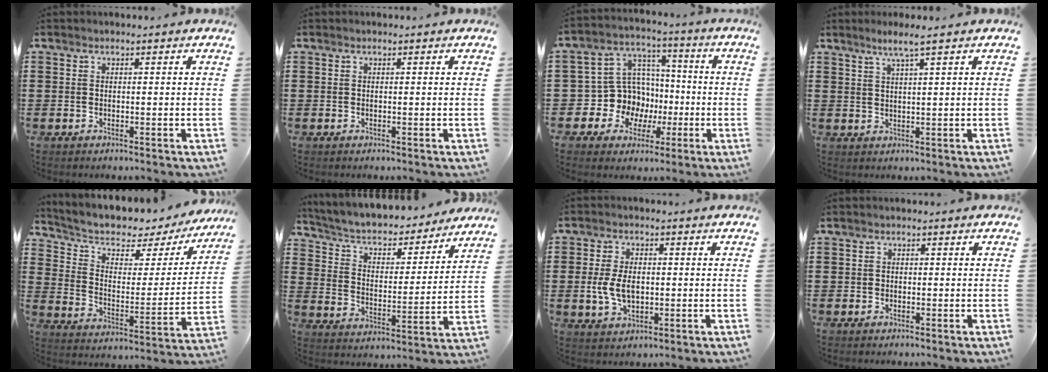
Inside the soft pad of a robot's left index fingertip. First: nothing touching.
{"total": 0.0}
{"total": 10.1, "force": [-1.1, 9.8, 2.4], "torque": [-0.099, -0.001, -0.009]}
{"total": 3.1, "force": [1.9, -0.3, 2.3], "torque": [-0.050, 0.000, 0.033]}
{"total": 5.1, "force": [3.9, 2.3, 2.4], "torque": [-0.072, -0.033, 0.060]}
{"total": 4.4, "force": [3.6, 1.7, 1.9], "torque": [-0.055, -0.026, 0.054]}
{"total": 6.0, "force": [-0.4, 3.7, 4.8], "torque": [-0.102, -0.002, -0.014]}
{"total": 0.7, "force": [0.0, 0.6, 0.2], "torque": [-0.006, 0.004, -0.001]}